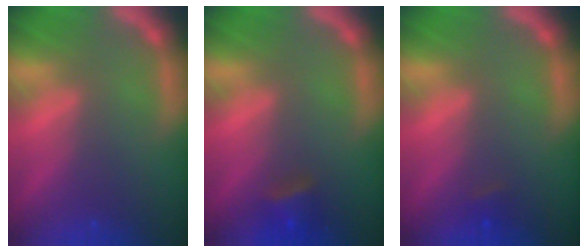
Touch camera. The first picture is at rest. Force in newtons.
{"total": 2.4}
{"total": 0.9}